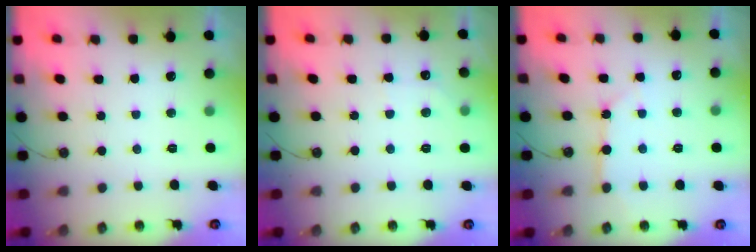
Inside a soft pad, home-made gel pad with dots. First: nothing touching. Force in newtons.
{"total": 5.2, "press": 5.2, "slide": 0.7}
{"total": 3.6, "press": 3.6, "slide": 0.4}